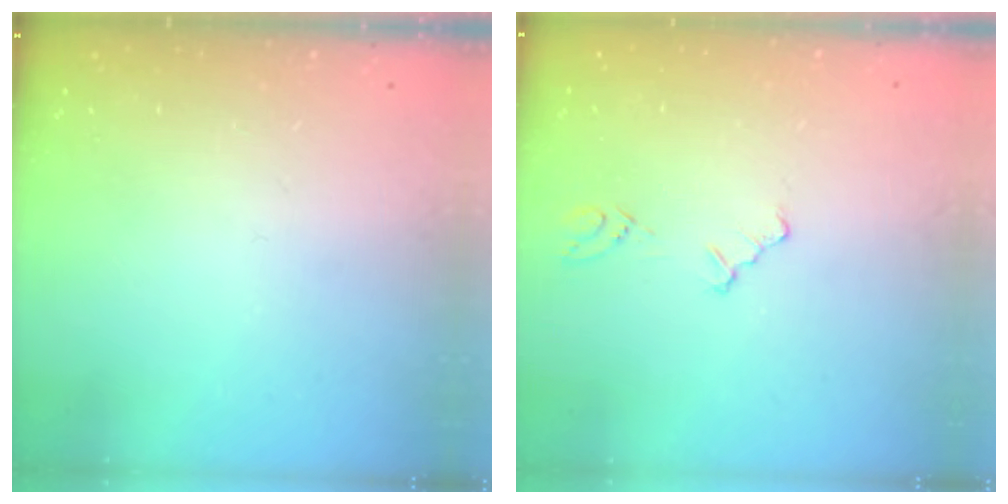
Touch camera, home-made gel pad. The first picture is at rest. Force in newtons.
{"total": 2.4, "press": 2.3, "slide": 0.4}